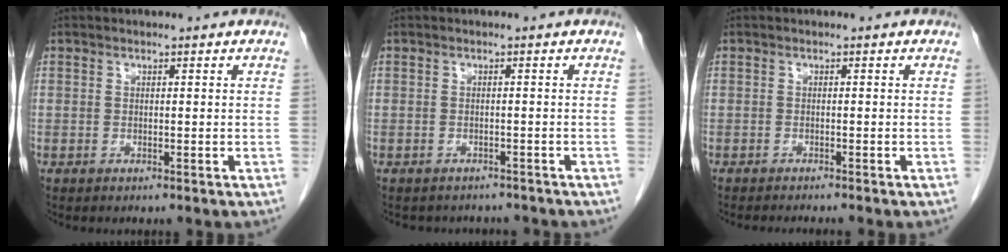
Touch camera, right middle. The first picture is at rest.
{"total": 5.0, "force": [-4.5, 2.1, 0.5], "torque": [-0.005, 0.006, -0.050]}
{"total": 3.7, "force": [-3.4, -0.3, 1.4], "torque": [-0.012, -0.006, -0.047]}